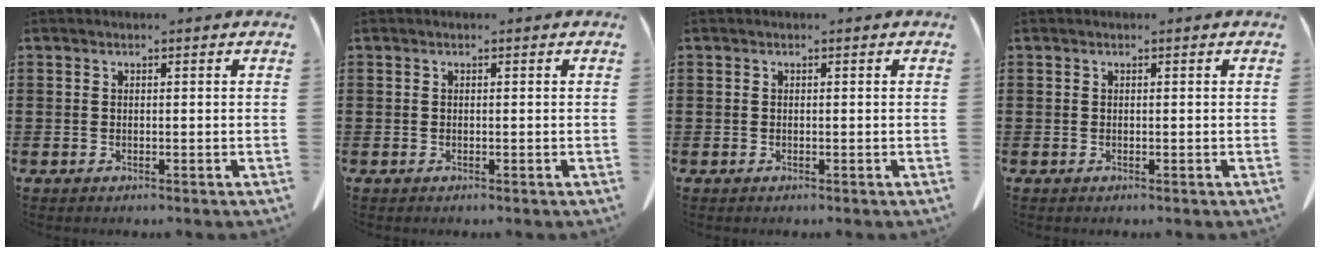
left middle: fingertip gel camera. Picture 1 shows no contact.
{"total": 0.0}
{"total": 0.0}
{"total": 0.0}